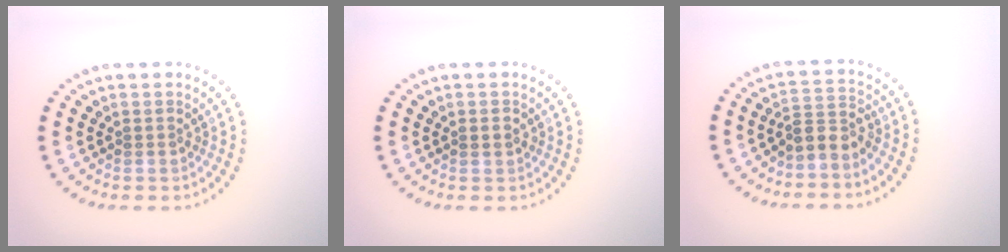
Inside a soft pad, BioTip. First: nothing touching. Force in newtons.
{"total": 1.3, "press": 1.3, "slide": 0.1}
{"total": 2.5, "press": 2.0, "slide": 1.6}